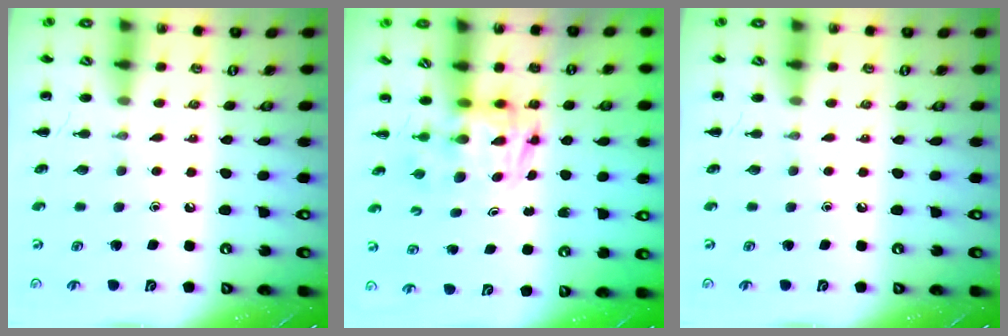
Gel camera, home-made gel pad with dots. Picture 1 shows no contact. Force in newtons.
{"total": 2.7, "press": 2.6, "slide": 0.5}
{"total": 0.0}